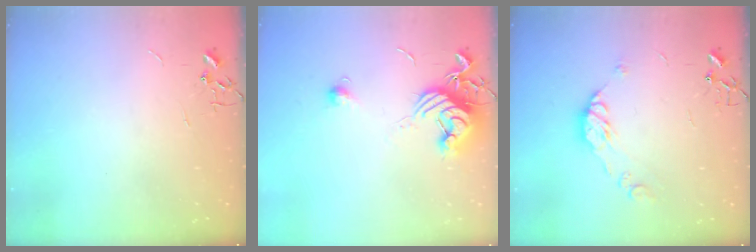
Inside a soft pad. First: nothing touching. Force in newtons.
{"total": 11.7, "press": 11.6, "slide": 0.9}
{"total": 8.9, "press": 8.9, "slide": 0.6}